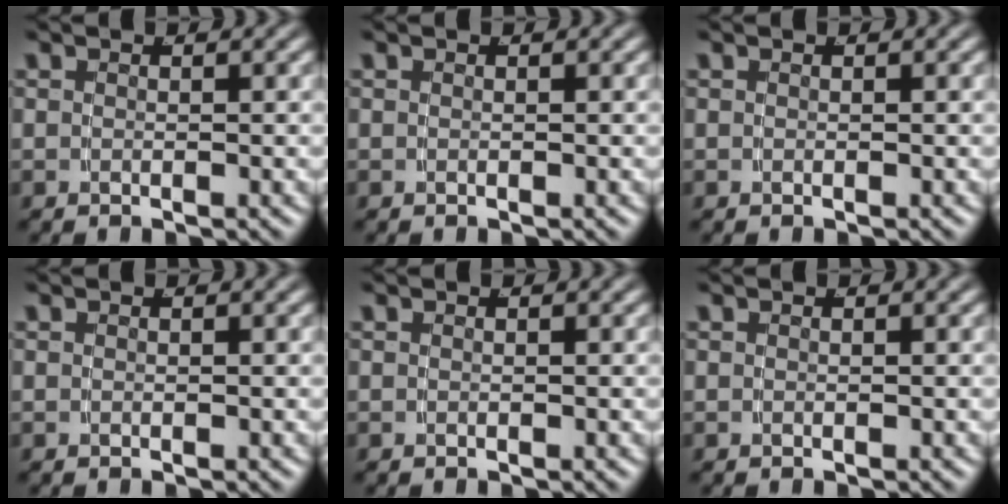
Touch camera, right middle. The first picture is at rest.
{"total": 0.0}
{"total": 0.0}
{"total": 0.0}
{"total": 0.0}
{"total": 0.0}